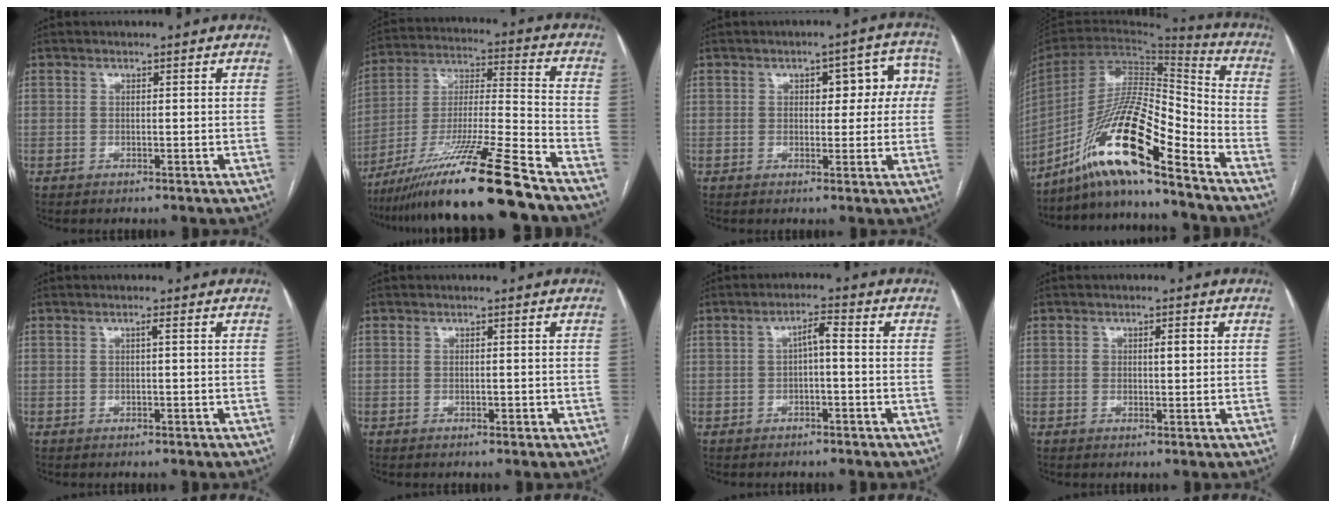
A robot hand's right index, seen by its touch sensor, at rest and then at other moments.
{"total": 19.9, "force": [-15.1, -1.2, 12.9], "torque": [-0.246, -0.025, -0.271]}
{"total": 7.4, "force": [1.3, 3.7, 6.2], "torque": [-0.055, 0.038, 0.016]}
{"total": 18.2, "force": [-12.7, 1.3, 12.9], "torque": [-0.257, -0.003, -0.234]}
{"total": 0.6, "force": [0.1, -0.1, 0.6], "torque": [-0.009, 0.001, 0.003]}
{"total": 0.5, "force": [-0.2, 0.4, 0.3], "torque": [-0.002, 0.002, -0.002]}
{"total": 2.9, "force": [-0.2, 0.5, 2.8], "torque": [-0.048, 0.014, -0.003]}
{"total": 2.4, "force": [0.5, 1.0, 2.1], "torque": [-0.037, 0.006, 0.009]}